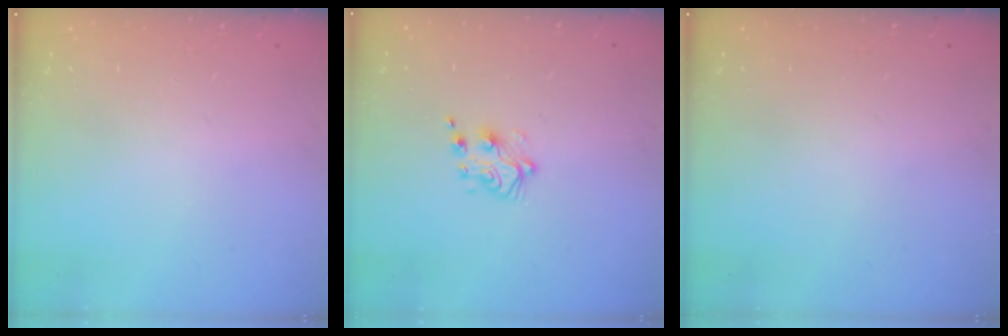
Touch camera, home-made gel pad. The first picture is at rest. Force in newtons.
{"total": 5.9, "press": 5.9, "slide": 0.5}
{"total": 0.0}